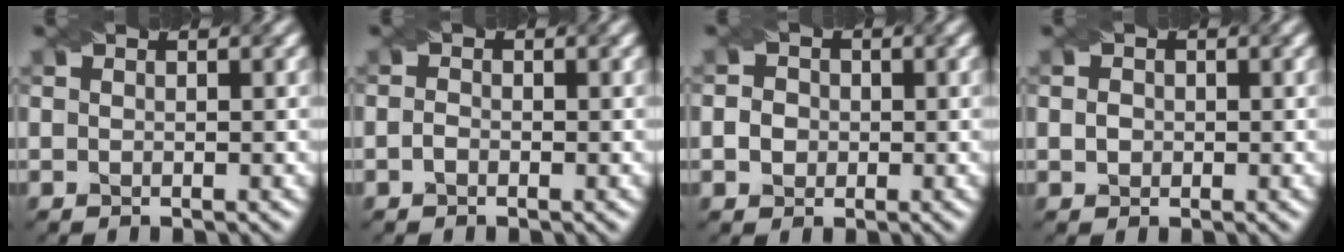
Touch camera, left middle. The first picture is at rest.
{"total": 0.8, "force": [-0.7, 0.2, 0.3], "torque": [-0.010, 0.002, -0.014]}
{"total": 2.0, "force": [-0.4, 1.7, 0.8], "torque": [-0.004, 0.008, -0.013]}
{"total": 1.2, "force": [-0.2, 1.0, 0.6], "torque": [-0.008, 0.009, -0.005]}